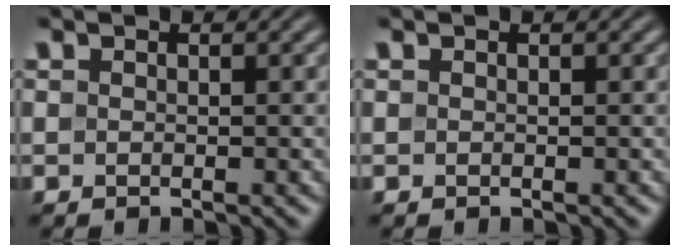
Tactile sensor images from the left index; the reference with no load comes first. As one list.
[{"total": 0.0}]